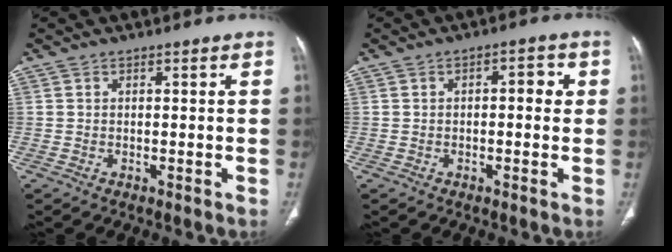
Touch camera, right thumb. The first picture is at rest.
{"total": 2.9, "force": [0.3, 1.5, 2.5], "torque": [-0.020, 0.009, -0.002]}